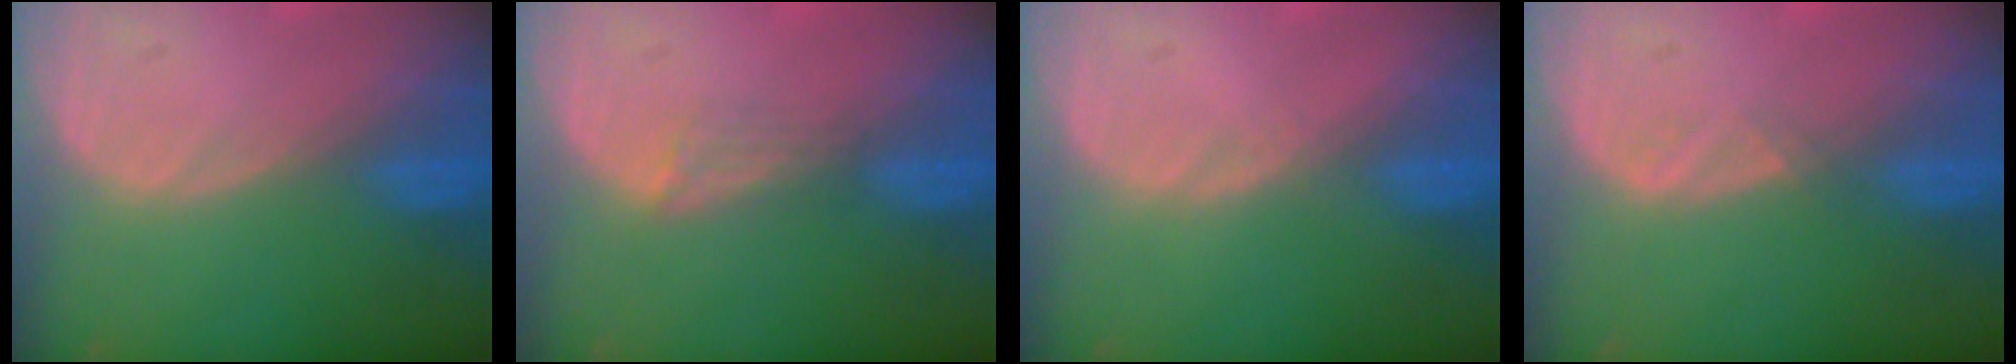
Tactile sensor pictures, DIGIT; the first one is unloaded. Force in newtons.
{"total": 2.0, "press": 1.6, "slide": 1.3}
{"total": 0.7, "press": 0.5, "slide": 0.4}
{"total": 1.0, "press": 0.9, "slide": 0.5}